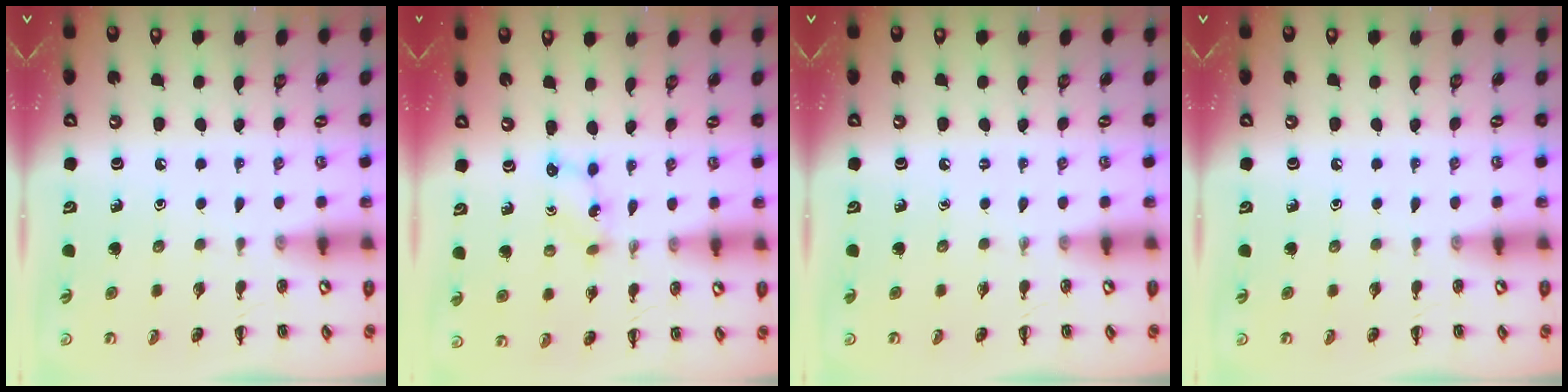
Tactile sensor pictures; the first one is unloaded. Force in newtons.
{"total": 2.0, "press": 2.0, "slide": 0.6}
{"total": 0.0}
{"total": 0.0}